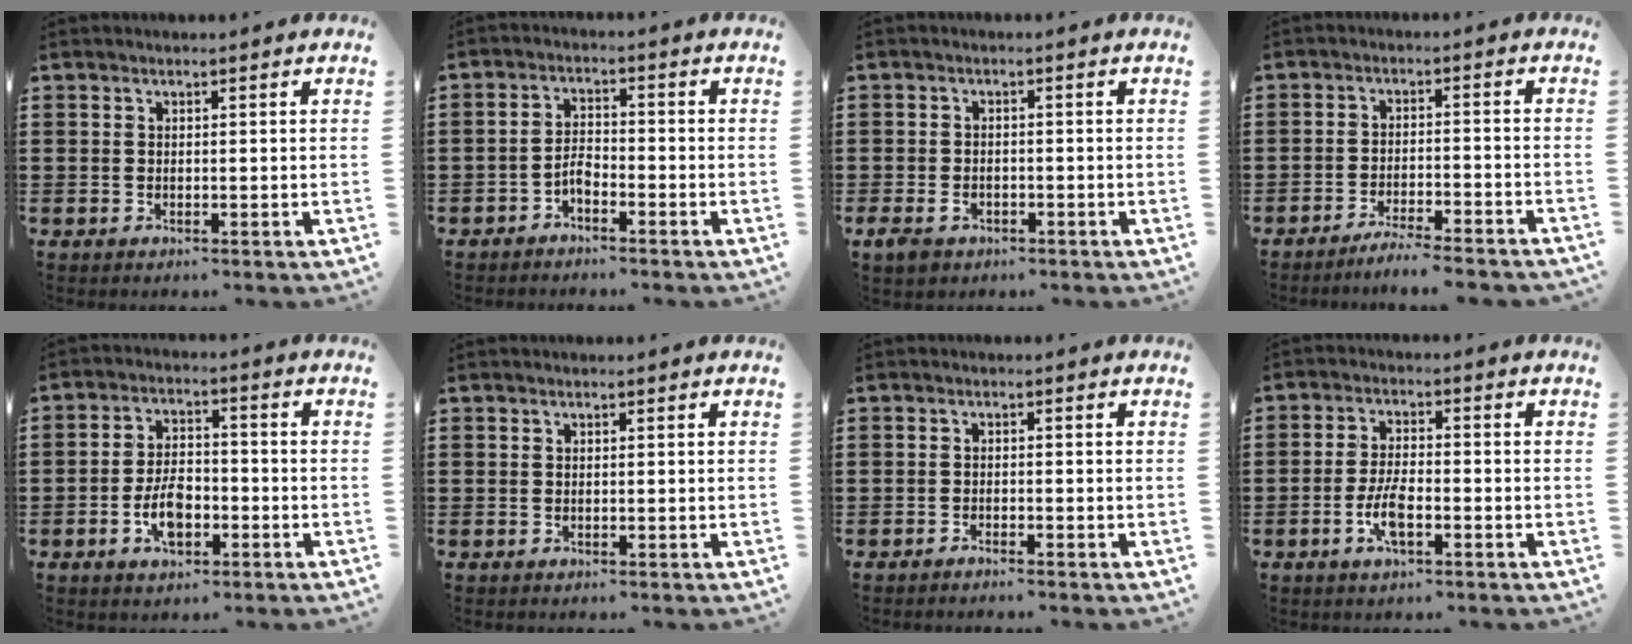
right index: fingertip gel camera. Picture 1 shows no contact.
{"total": 2.8, "force": [-2.0, 1.1, 1.6], "torque": [-0.040, 0.005, -0.043]}
{"total": 1.8, "force": [-1.1, 1.2, 0.9], "torque": [-0.020, 0.001, -0.022]}
{"total": 3.8, "force": [-3.6, -0.4, 1.1], "torque": [-0.027, -0.006, -0.074]}
{"total": 6.5, "force": [-2.4, 3.4, 4.9], "torque": [-0.110, 0.003, -0.048]}
{"total": 0.0}
{"total": 1.0, "force": [-1.0, -0.1, 0.1], "torque": [-0.004, 0.000, -0.021]}
{"total": 5.1, "force": [-2.0, 1.8, 4.3], "torque": [-0.100, 0.000, -0.045]}